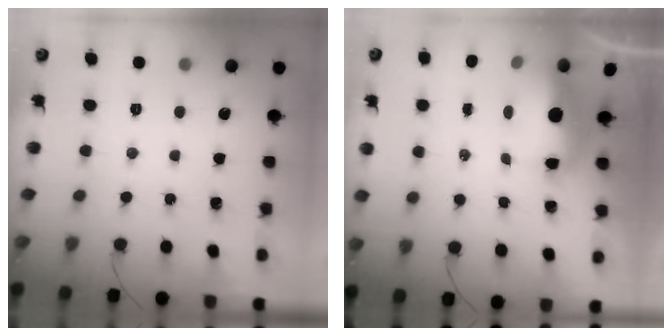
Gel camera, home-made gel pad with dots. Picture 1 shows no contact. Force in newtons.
{"total": 8.6, "press": 8.4, "slide": 1.6}